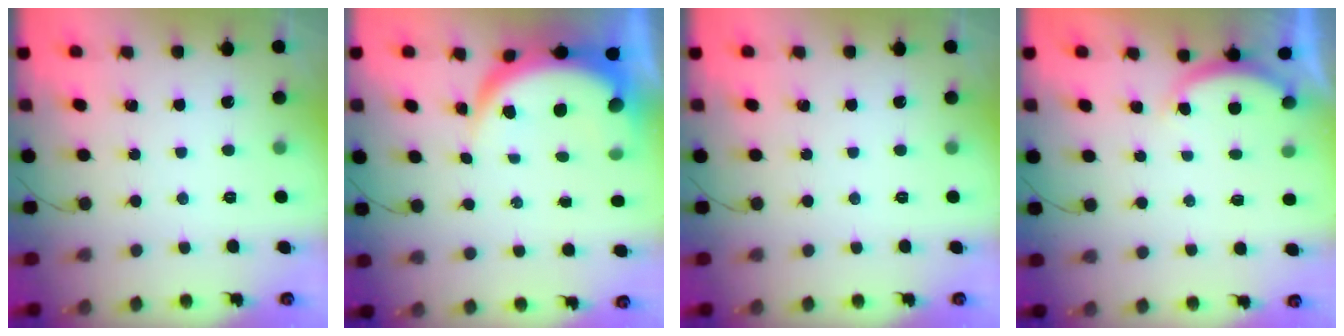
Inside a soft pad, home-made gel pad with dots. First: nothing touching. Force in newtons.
{"total": 7.3, "press": 7.2, "slide": 1.0}
{"total": 0.0}
{"total": 2.5, "press": 2.4, "slide": 0.6}